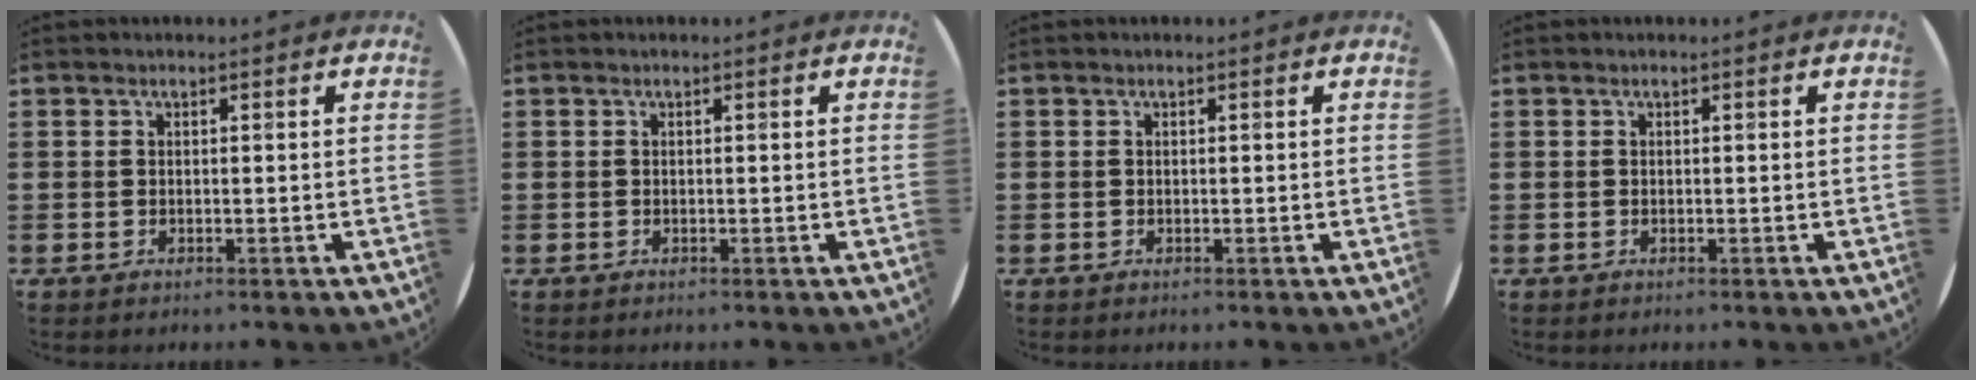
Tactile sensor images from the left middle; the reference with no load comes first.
{"total": 0.0}
{"total": 0.0}
{"total": 0.0}